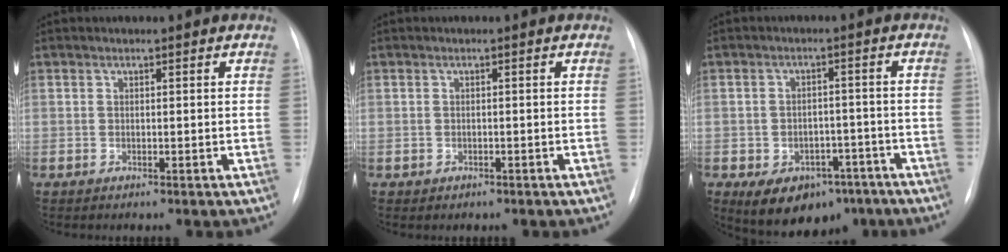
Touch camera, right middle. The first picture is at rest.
{"total": 0.7, "force": [-0.4, 0.6, 0.1], "torque": [-0.005, 0.002, -0.003]}
{"total": 10.4, "force": [-6.2, 6.9, 4.9], "torque": [-0.066, 0.022, -0.079]}